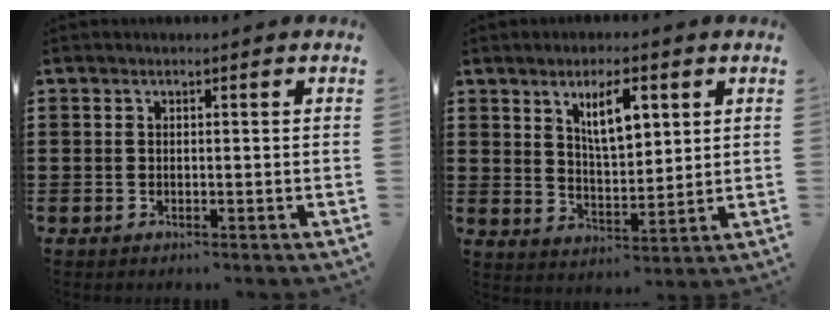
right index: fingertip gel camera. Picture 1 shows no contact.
{"total": 6.9, "force": [3.2, 2.6, 5.6], "torque": [-0.095, -0.002, 0.049]}